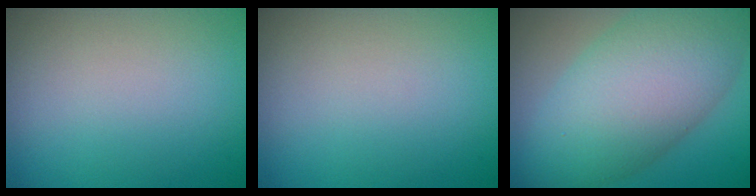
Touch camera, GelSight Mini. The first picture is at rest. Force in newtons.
{"total": 0.0}
{"total": 10.7, "press": 10.7, "slide": 0.1}